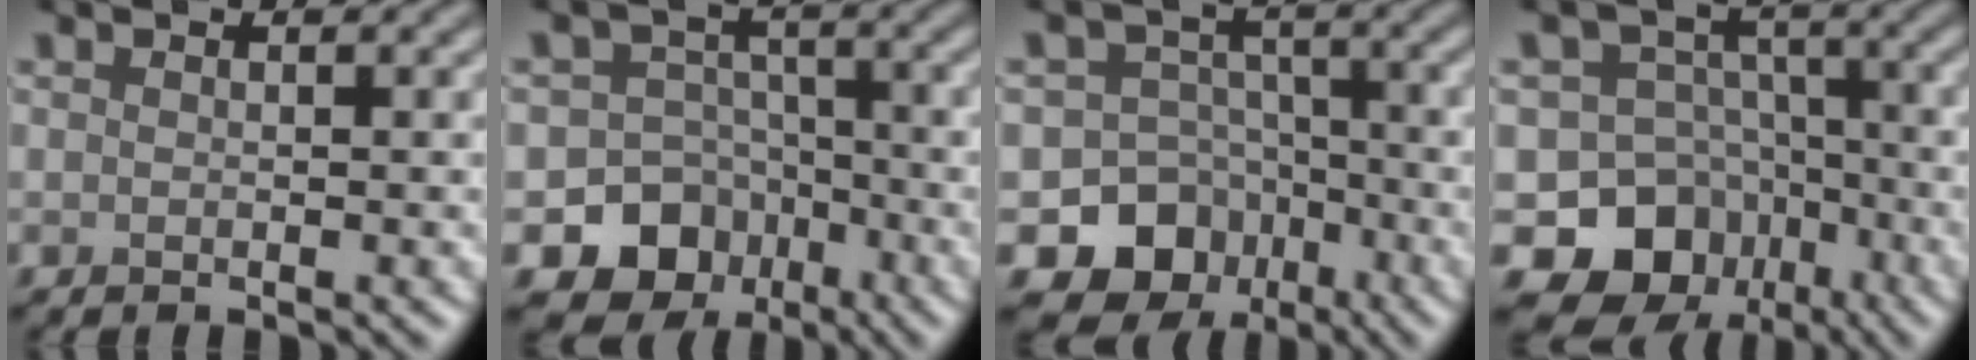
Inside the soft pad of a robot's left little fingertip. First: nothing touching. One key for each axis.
{"total": 8.7, "fx": -4.2, "fy": 7.4, "fz": 1.9, "tx": -0.010, "ty": -0.015, "tz": -0.090}
{"total": 10.0, "fx": -5.2, "fy": 8.4, "fz": 2.0, "tx": -0.015, "ty": -0.014, "tz": -0.101}
{"total": 11.0, "fx": -5.8, "fy": 8.9, "fz": 2.8, "tx": -0.038, "ty": -0.001, "tz": -0.107}